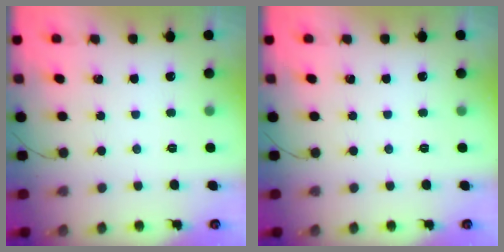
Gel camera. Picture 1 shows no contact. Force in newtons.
{"total": 0.0}